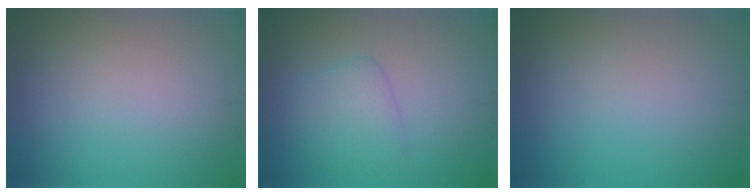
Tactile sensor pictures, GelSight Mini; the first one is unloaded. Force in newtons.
{"total": 3.0, "press": 3.0, "slide": 0.2}
{"total": 0.0}